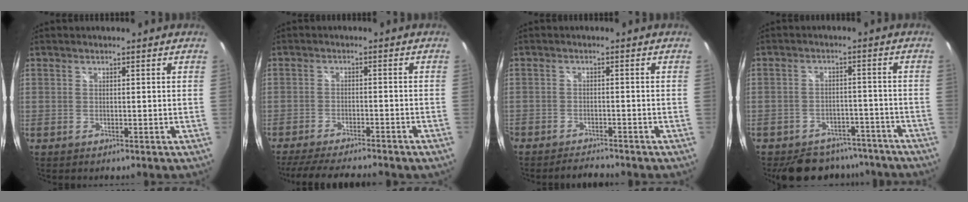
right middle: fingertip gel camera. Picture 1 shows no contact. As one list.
[{"total": 13.4, "force": [-11.7, 1.8, 6.3], "torque": [-0.132, -0.021, -0.178]}, {"total": 3.9, "force": [-3.7, 0.6, 0.9], "torque": [-0.030, -0.002, -0.059]}, {"total": 13.0, "force": [-10.7, 6.2, 3.7], "torque": [-0.087, 0.022, -0.132]}]